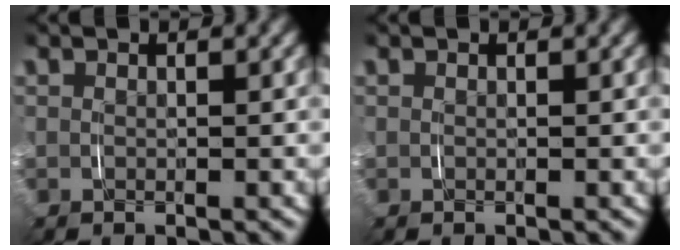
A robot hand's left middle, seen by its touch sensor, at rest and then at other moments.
{"total": 0.0}